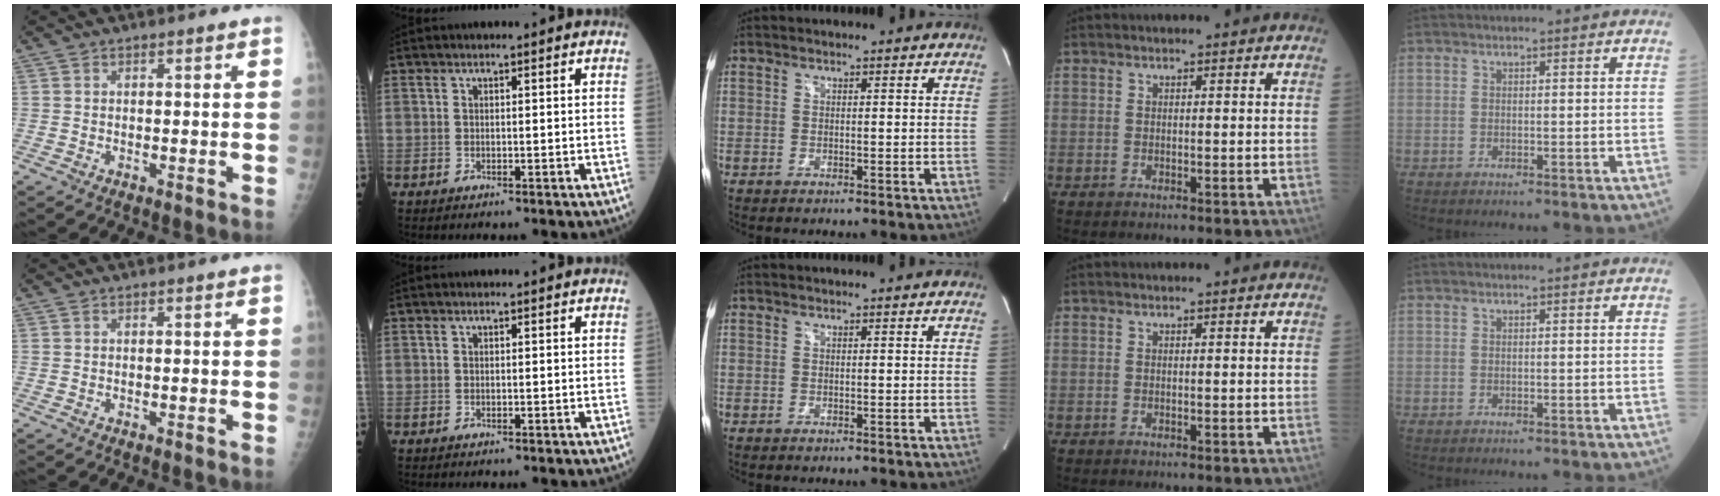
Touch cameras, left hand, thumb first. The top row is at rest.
{}